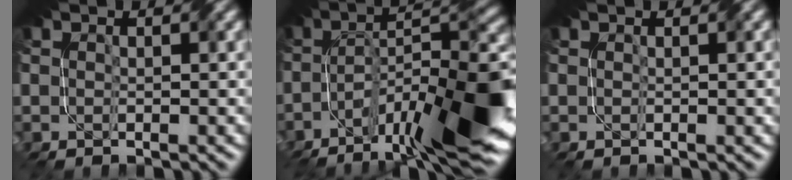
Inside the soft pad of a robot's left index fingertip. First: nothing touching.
{"total": 14.7, "force": [-6.9, 3.3, 12.5], "torque": [-0.201, 0.002, -0.116]}
{"total": 1.0, "force": [0.5, 0.3, 0.9], "torque": [-0.009, 0.000, -0.001]}